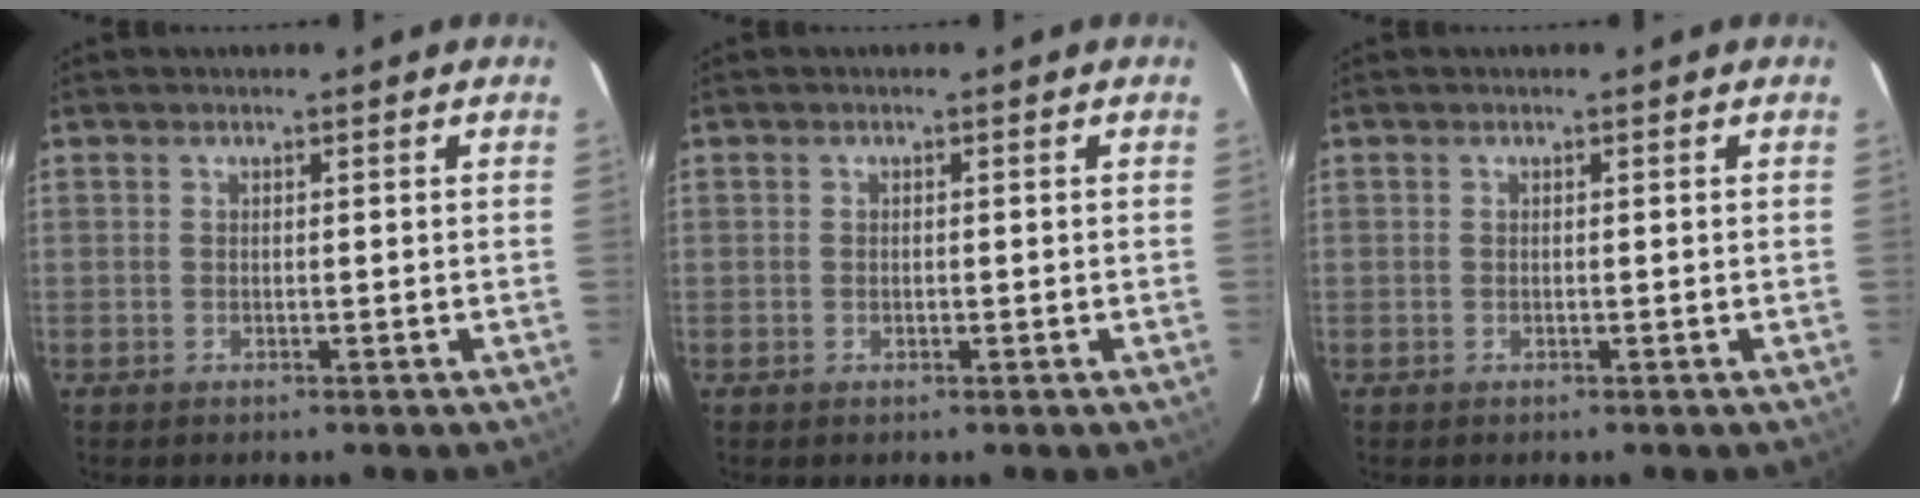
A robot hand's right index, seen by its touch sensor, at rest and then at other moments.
{"total": 0.6, "force": [-0.1, 0.5, 0.4], "torque": [-0.006, 0.003, -0.003]}
{"total": 0.0}